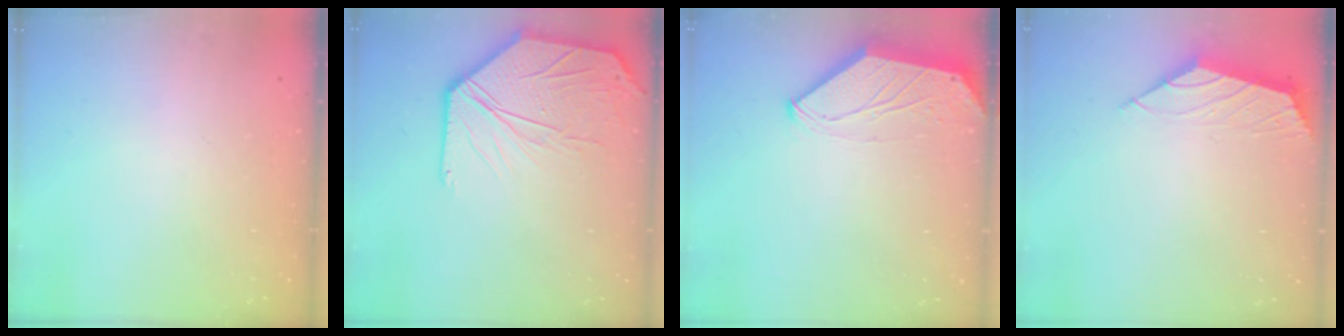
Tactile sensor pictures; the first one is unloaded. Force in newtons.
{"total": 11.4, "press": 11.4, "slide": 1.2}
{"total": 0.0}
{"total": 2.2, "press": 2.1, "slide": 0.5}